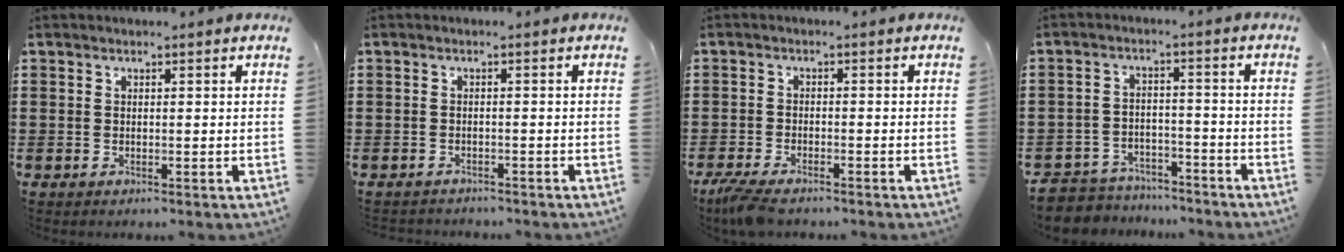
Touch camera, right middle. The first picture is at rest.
{"total": 0.5, "force": [-0.5, -0.1, -0.2], "torque": [0.001, 0.000, -0.011]}
{"total": 3.4, "force": [-2.9, 0.6, 1.6], "torque": [-0.049, -0.007, -0.061]}
{"total": 4.8, "force": [-4.7, 1.2, -0.1], "torque": [-0.017, 0.005, -0.104]}